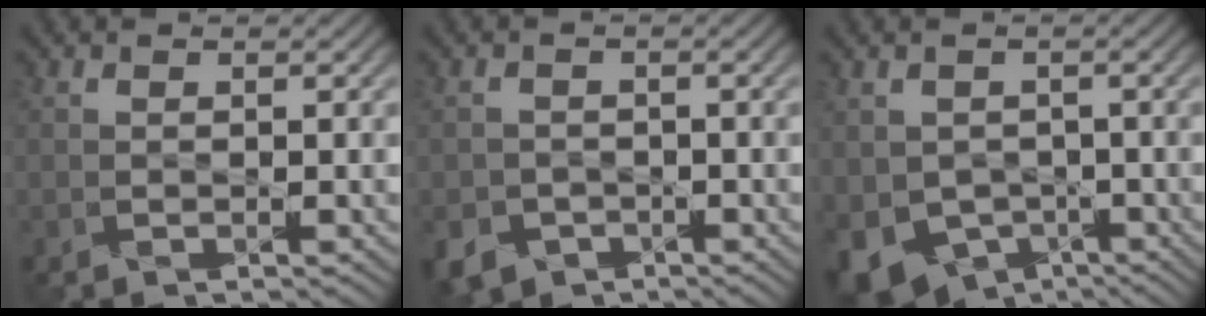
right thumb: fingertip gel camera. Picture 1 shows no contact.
{"total": 4.1, "force": [-2.4, 3.1, 1.1], "torque": [-0.026, -0.008, -0.044]}
{"total": 7.4, "force": [-2.9, 5.7, 3.6], "torque": [-0.086, -0.033, -0.048]}